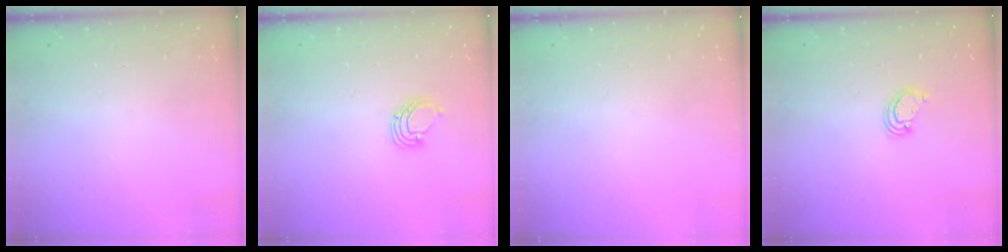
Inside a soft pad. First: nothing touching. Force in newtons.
{"total": 2.6, "press": 2.6, "slide": 0.2}
{"total": 0.0}
{"total": 2.6, "press": 2.6, "slide": 0.3}